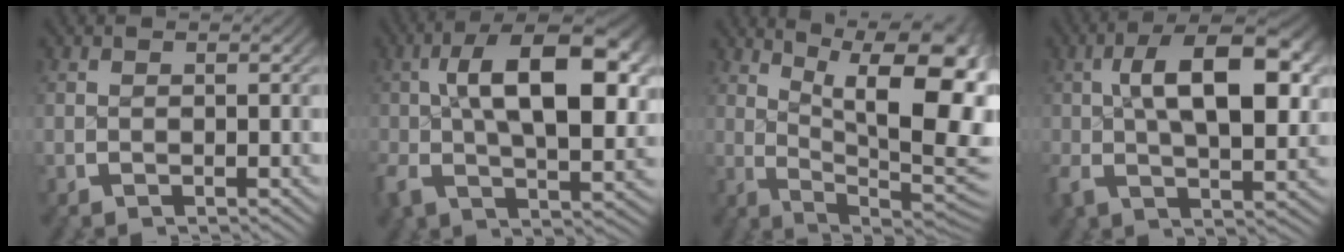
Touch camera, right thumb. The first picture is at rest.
{"total": 12.3, "force": [0.5, 6.3, 10.6], "torque": [-0.177, -0.014, 0.010]}
{"total": 16.5, "force": [2.8, 9.5, 13.2], "torque": [-0.193, -0.035, 0.053]}
{"total": 10.5, "force": [0.7, 5.2, 9.1], "torque": [-0.150, -0.008, 0.014]}